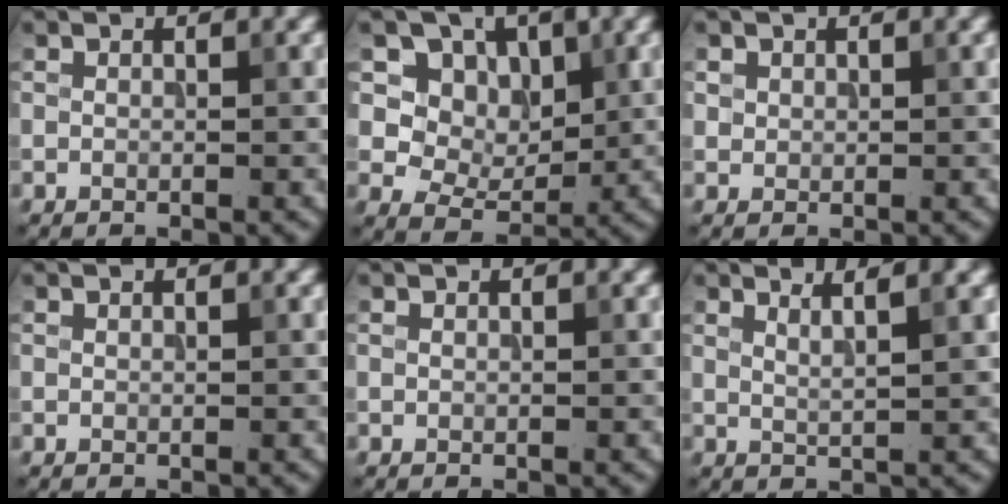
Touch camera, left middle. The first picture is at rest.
{"total": 8.2, "force": [3.3, 6.1, 4.4], "torque": [-0.090, -0.006, 0.060]}
{"total": 0.8, "force": [0.3, 0.7, 0.1], "torque": [-0.001, -0.005, 0.015]}
{"total": 0.0}
{"total": 0.0}
{"total": 2.2, "force": [1.6, 0.2, 1.6], "torque": [-0.019, 0.013, 0.015]}